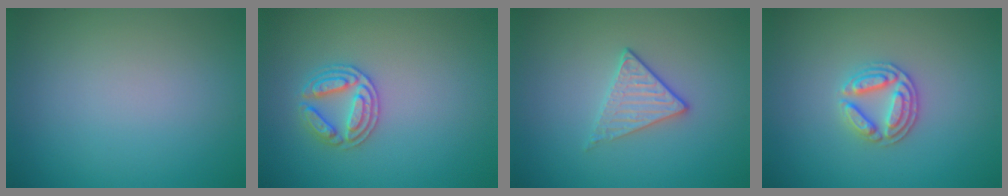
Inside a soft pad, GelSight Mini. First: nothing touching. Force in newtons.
{"total": 2.7, "press": 2.7, "slide": 0.4}
{"total": 2.0, "press": 1.7, "slide": 1.0}
{"total": 3.1, "press": 2.9, "slide": 1.1}